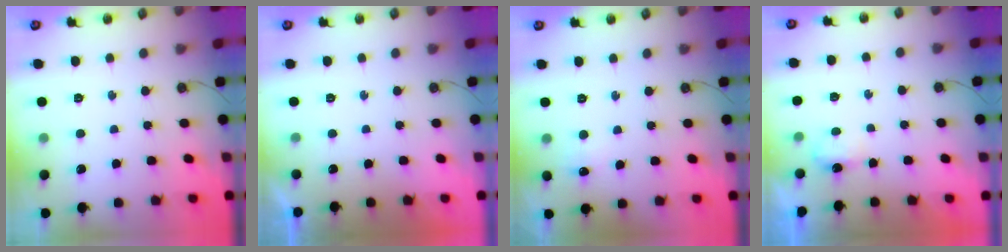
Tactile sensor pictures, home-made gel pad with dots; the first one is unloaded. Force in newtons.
{"total": 0.0}
{"total": 5.3, "press": 5.2, "slide": 0.7}
{"total": 3.4, "press": 3.3, "slide": 0.6}